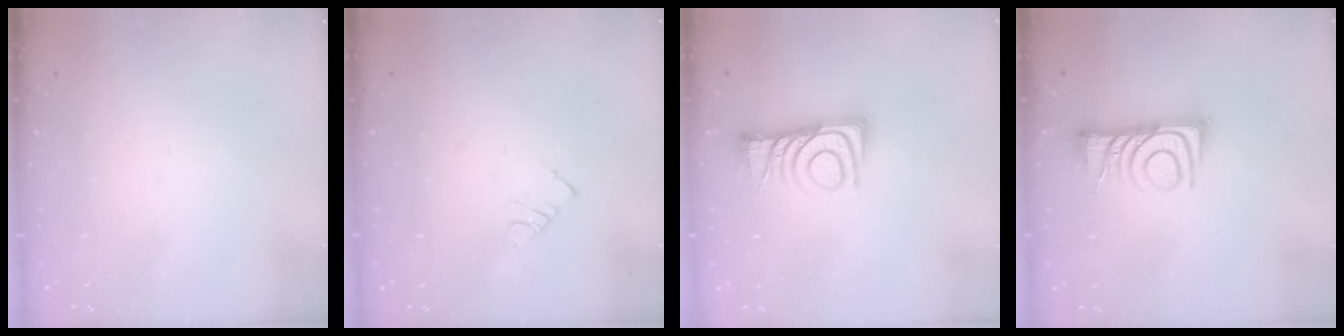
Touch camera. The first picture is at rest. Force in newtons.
{"total": 3.2, "press": 3.2, "slide": 0.4}
{"total": 9.9, "press": 9.9, "slide": 0.8}
{"total": 10.3, "press": 10.3, "slide": 0.6}